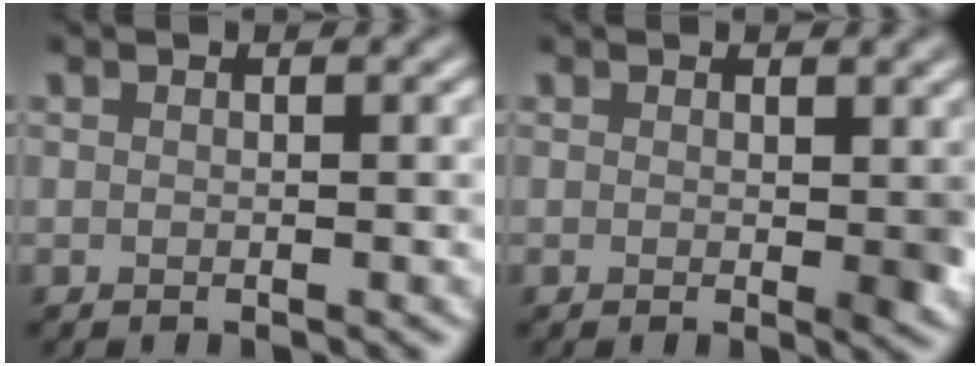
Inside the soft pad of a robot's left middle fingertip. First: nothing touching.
{"total": 1.8, "force": [0.4, 0.9, 1.5], "torque": [-0.017, -0.005, 0.009]}